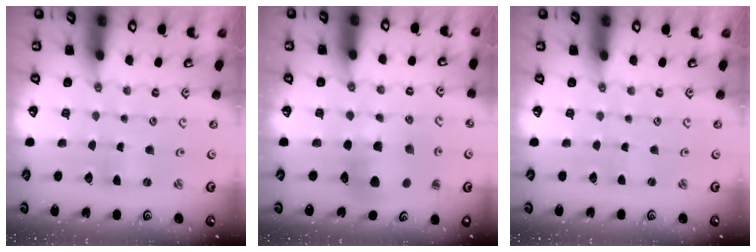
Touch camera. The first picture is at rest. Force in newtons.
{"total": 10.1, "press": 10.0, "slide": 1.2}
{"total": 0.9, "press": 0.9, "slide": 0.1}